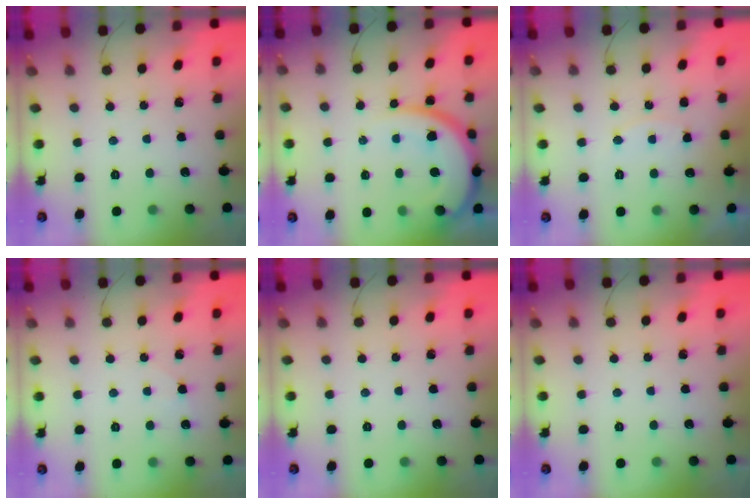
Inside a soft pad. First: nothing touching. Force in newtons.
{"total": 13.4, "press": 13.3, "slide": 1.3}
{"total": 5.6, "press": 5.6, "slide": 0.6}
{"total": 3.0, "press": 2.6, "slide": 1.5}
{"total": 0.0}
{"total": 0.0}